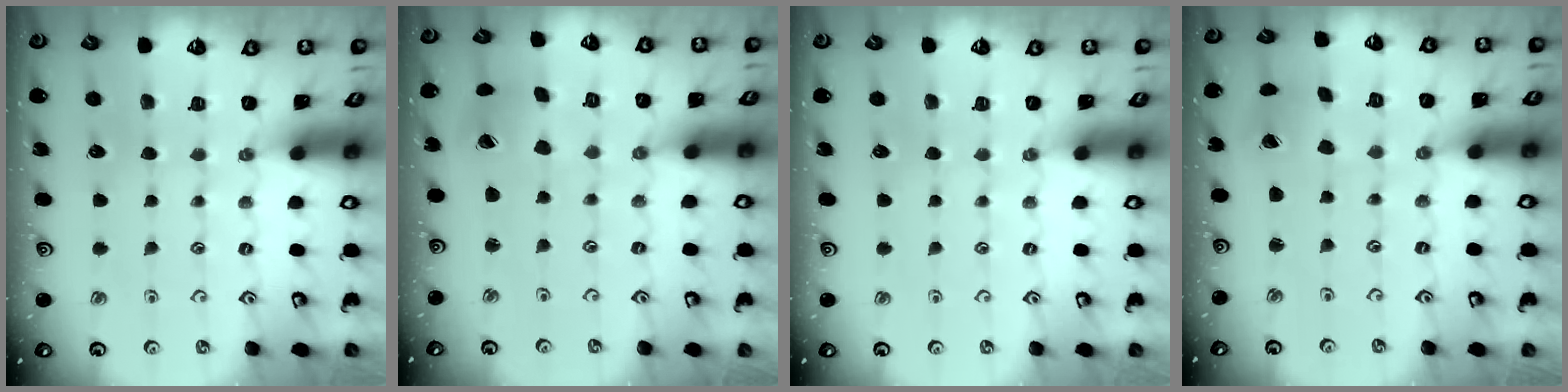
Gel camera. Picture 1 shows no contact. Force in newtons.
{"total": 3.0, "press": 2.9, "slide": 0.5}
{"total": 0.0}
{"total": 1.4, "press": 1.4, "slide": 0.2}